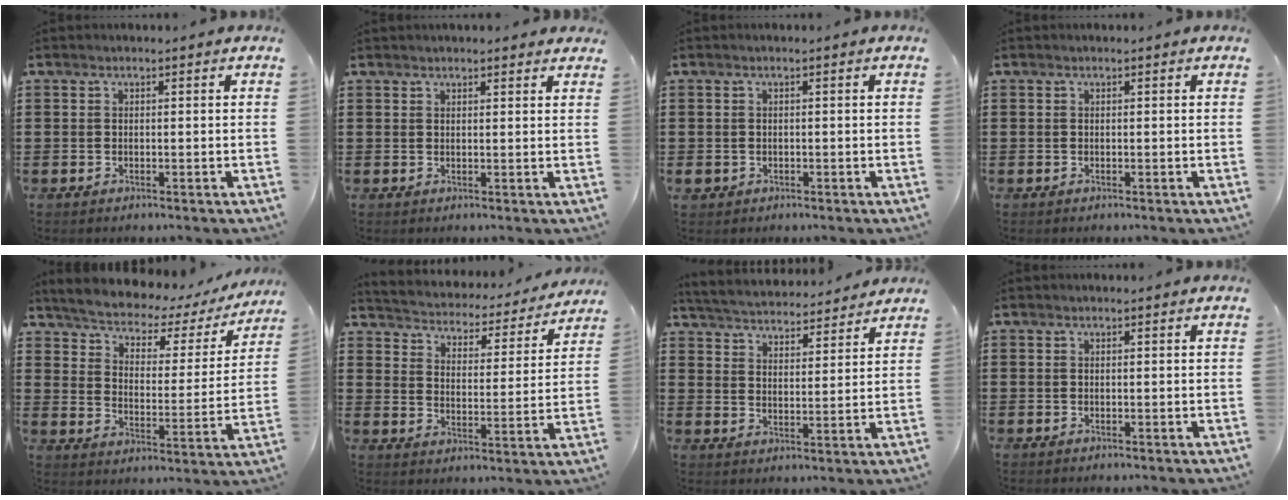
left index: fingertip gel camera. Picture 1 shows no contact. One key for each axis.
{"total": 1.4, "fx": 1.3, "fy": 0.2, "fz": 0.2, "tx": -0.006, "ty": 0.003, "tz": 0.026}
{"total": 0.9, "fx": -0.4, "fy": 0.8, "fz": 0.1, "tx": -0.007, "ty": 0.004, "tz": -0.011}
{"total": 0.0}
{"total": 4.1, "fx": 3.9, "fy": 0.8, "fz": 1.1, "tx": -0.046, "ty": -0.031, "tz": 0.057}
{"total": 3.1, "fx": 3.1, "fy": 0.3, "fz": -0.2, "tx": -0.020, "ty": -0.034, "tz": 0.043}
{"total": 3.9, "fx": 3.9, "fy": 0.1, "fz": 0.0, "tx": -0.023, "ty": -0.029, "tz": 0.063}
{"total": 0.0}